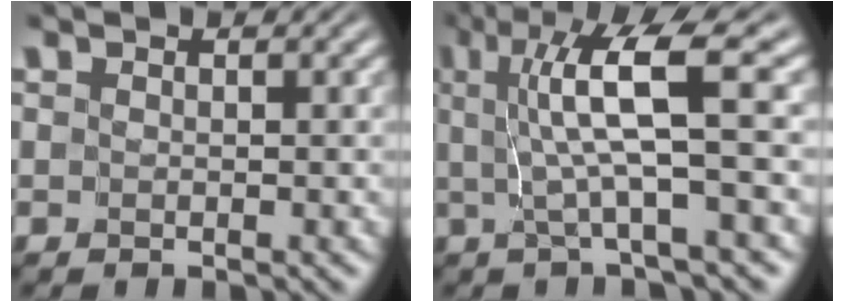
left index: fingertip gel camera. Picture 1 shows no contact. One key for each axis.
{"total": 6.9, "fx": 1.1, "fy": 1.0, "fz": 6.7, "tx": -0.116, "ty": 0.006, "tz": 0.018}